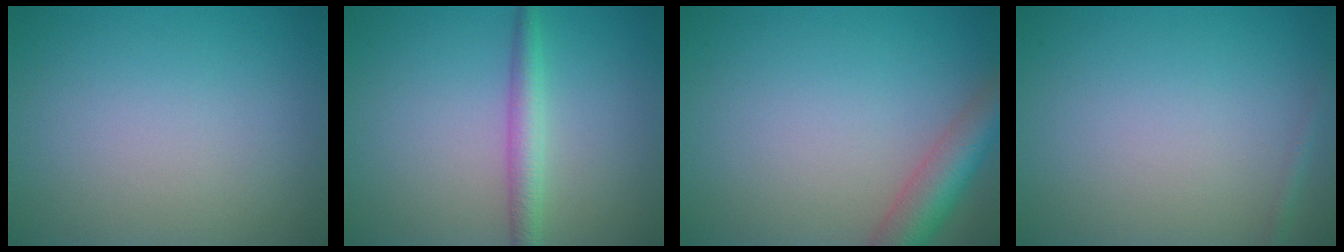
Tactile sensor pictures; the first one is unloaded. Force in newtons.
{"total": 2.6, "press": 2.6, "slide": 0.1}
{"total": 4.7, "press": 4.7, "slide": 0.2}
{"total": 0.7, "press": 0.7, "slide": 0.0}